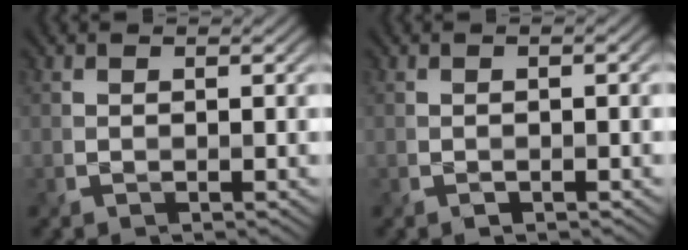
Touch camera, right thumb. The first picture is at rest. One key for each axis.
{"total": 0.9, "fx": -0.4, "fy": 0.0, "fz": 0.8, "tx": -0.012, "ty": 0.003, "tz": -0.008}